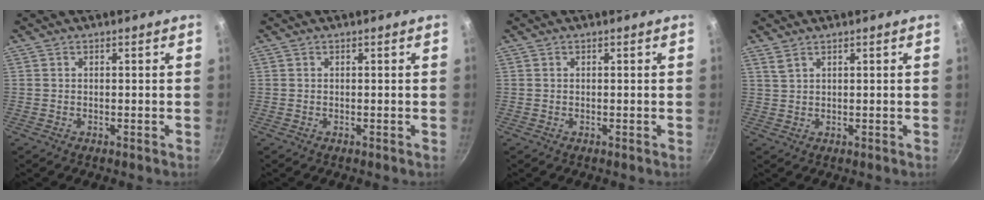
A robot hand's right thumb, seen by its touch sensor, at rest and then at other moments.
{"total": 0.0}
{"total": 0.0}
{"total": 1.6, "force": [1.3, 0.5, 0.9], "torque": [-0.018, -0.004, 0.029]}